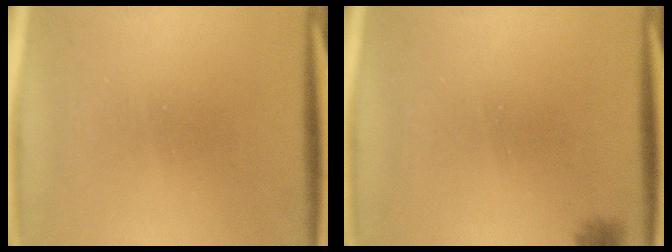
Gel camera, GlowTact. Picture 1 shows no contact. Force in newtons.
{"total": 1.6}